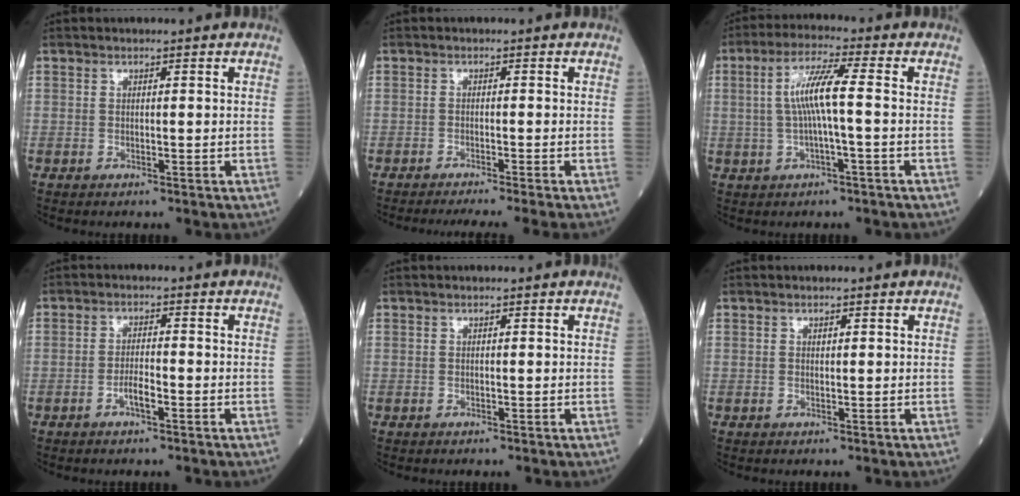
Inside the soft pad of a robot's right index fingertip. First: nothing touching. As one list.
[{"total": 7.1, "force": [-6.2, -1.6, 3.2], "torque": [-0.021, -0.015, -0.090]}, {"total": 7.0, "force": [0.1, 0.2, 7.0], "torque": [-0.139, 0.014, 0.000]}, {"total": 2.6, "force": [-1.3, 0.5, 2.2], "torque": [-0.040, 0.002, -0.023]}, {"total": 0.0}, {"total": 0.0}]